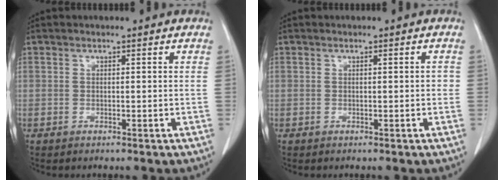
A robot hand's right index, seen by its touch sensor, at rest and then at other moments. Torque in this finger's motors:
{"motor_torque": [0.19, -0.14, 0.09, 0.02]}